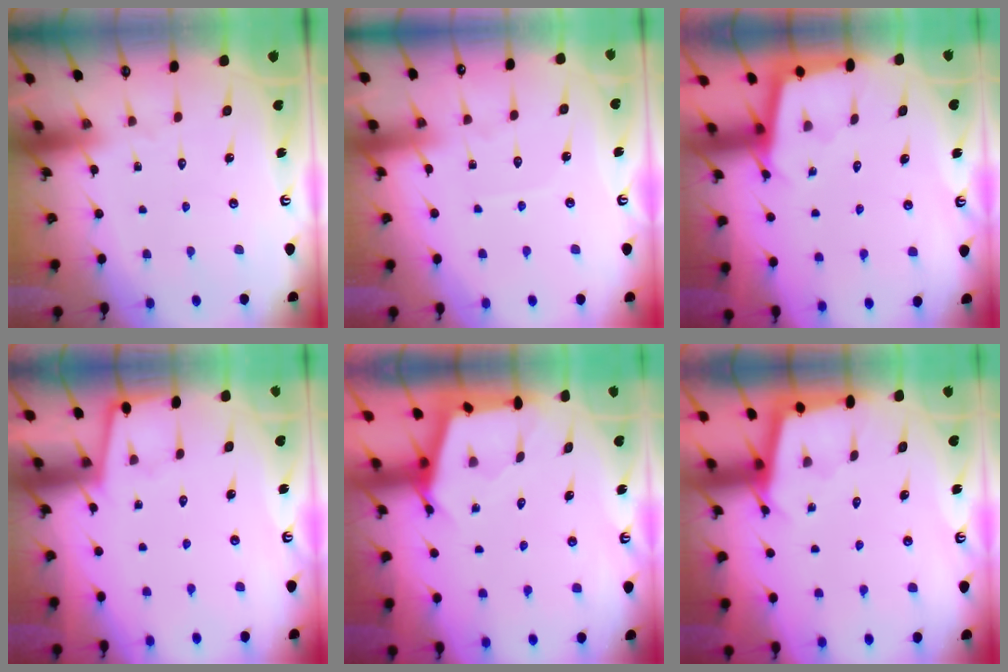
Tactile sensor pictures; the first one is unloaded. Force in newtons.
{"total": 3.0, "press": 2.9, "slide": 0.4}
{"total": 2.4, "press": 2.4, "slide": 0.2}
{"total": 2.1, "press": 2.0, "slide": 0.3}
{"total": 2.6, "press": 2.6, "slide": 0.3}
{"total": 2.7, "press": 2.7, "slide": 0.3}